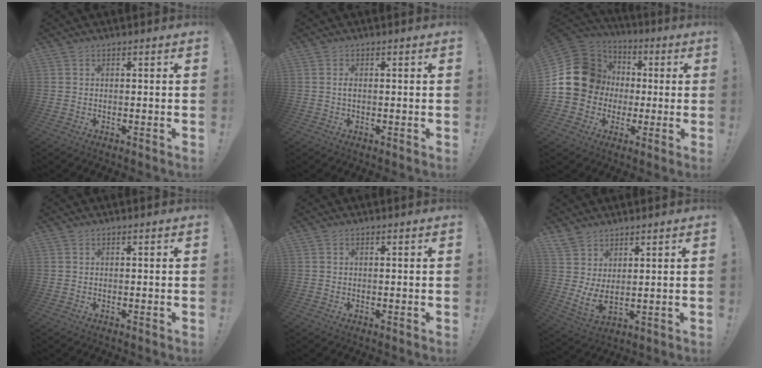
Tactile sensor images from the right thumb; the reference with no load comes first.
{"total": 1.1, "force": [-0.3, 0.4, 1.0], "torque": [-0.020, 0.004, -0.006]}
{"total": 18.9, "force": [2.0, 16.8, 8.5], "torque": [-0.136, 0.002, 0.065]}
{"total": 0.0}
{"total": 0.0}
{"total": 5.7, "force": [3.2, 2.4, 4.0], "torque": [-0.075, -0.035, 0.063]}